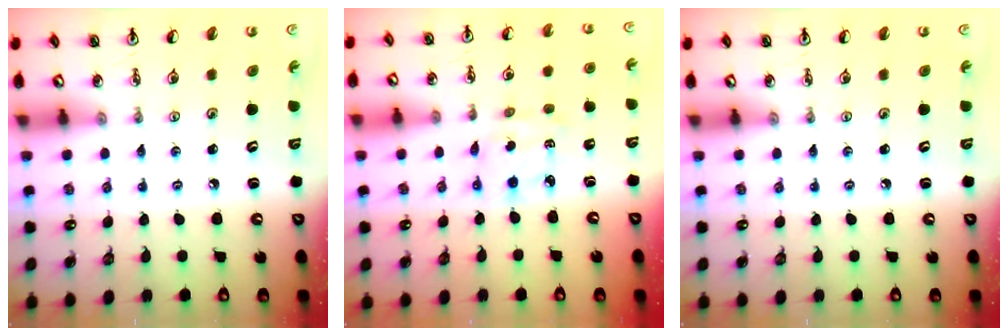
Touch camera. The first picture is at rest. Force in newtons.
{"total": 2.9, "press": 2.9, "slide": 0.2}
{"total": 0.0}